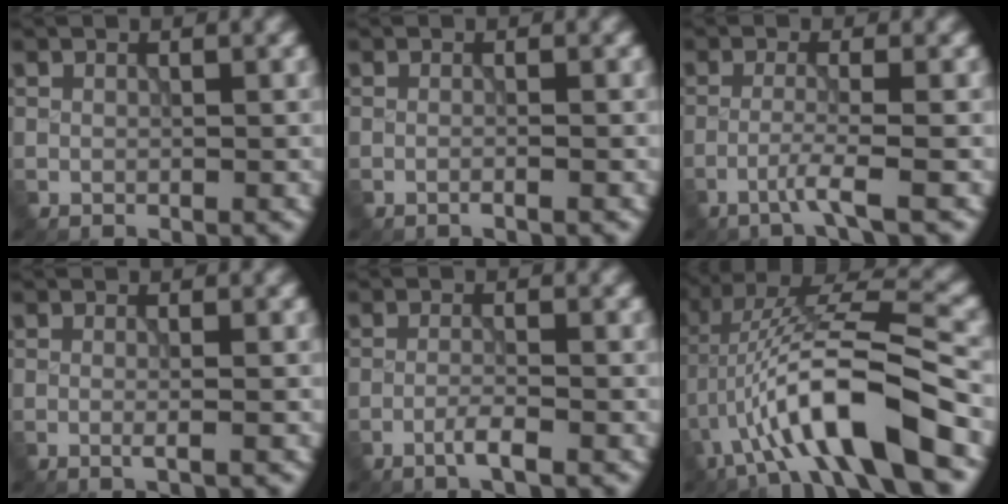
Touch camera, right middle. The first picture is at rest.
{"total": 0.9, "force": [-0.3, 0.2, 0.8], "torque": [-0.010, -0.005, -0.015]}
{"total": 2.5, "force": [-1.4, -0.1, 2.0], "torque": [-0.033, 0.005, -0.040]}
{"total": 1.2, "force": [-0.2, 0.3, 1.2], "torque": [-0.016, -0.003, -0.008]}
{"total": 1.9, "force": [-1.1, 0.2, 1.5], "torque": [-0.024, 0.007, -0.027]}
{"total": 10.5, "force": [-3.8, 2.2, 9.6], "torque": [-0.177, 0.025, -0.066]}